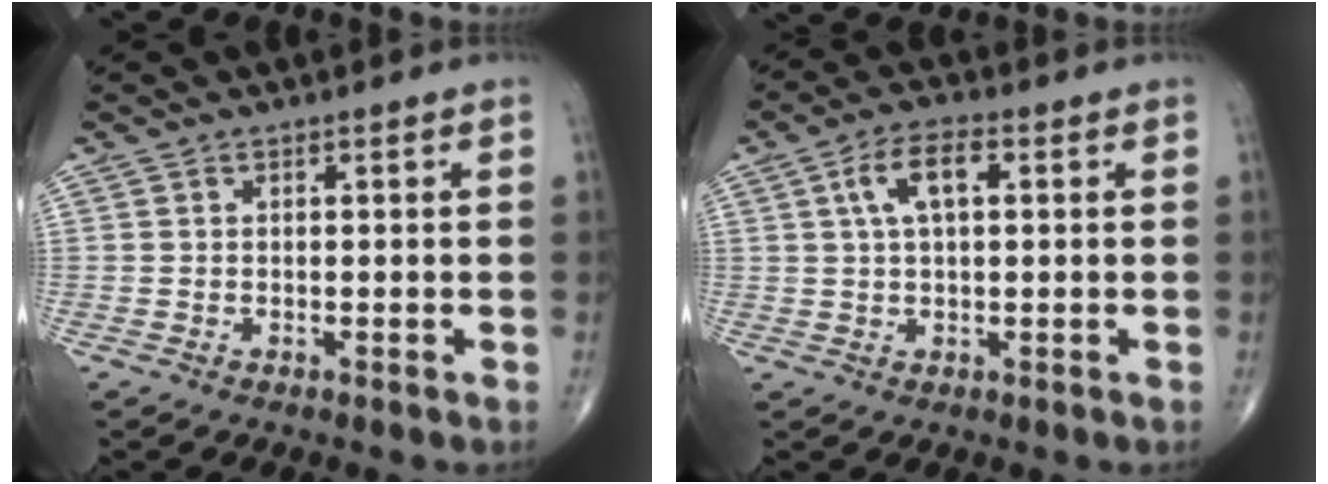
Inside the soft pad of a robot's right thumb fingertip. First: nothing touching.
{"total": 6.8, "force": [1.8, 3.0, 5.8], "torque": [-0.112, 0.012, 0.032]}